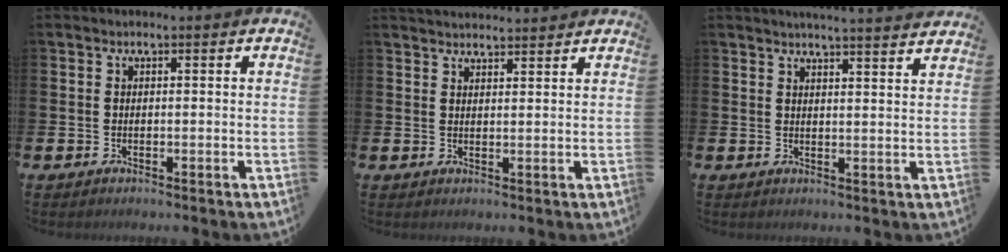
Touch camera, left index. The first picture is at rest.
{"total": 2.8, "force": [2.8, 0.3, 0.0], "torque": [0.008, -0.020, 0.048]}
{"total": 3.9, "force": [3.9, -0.7, 0.3], "torque": [0.002, -0.028, 0.065]}